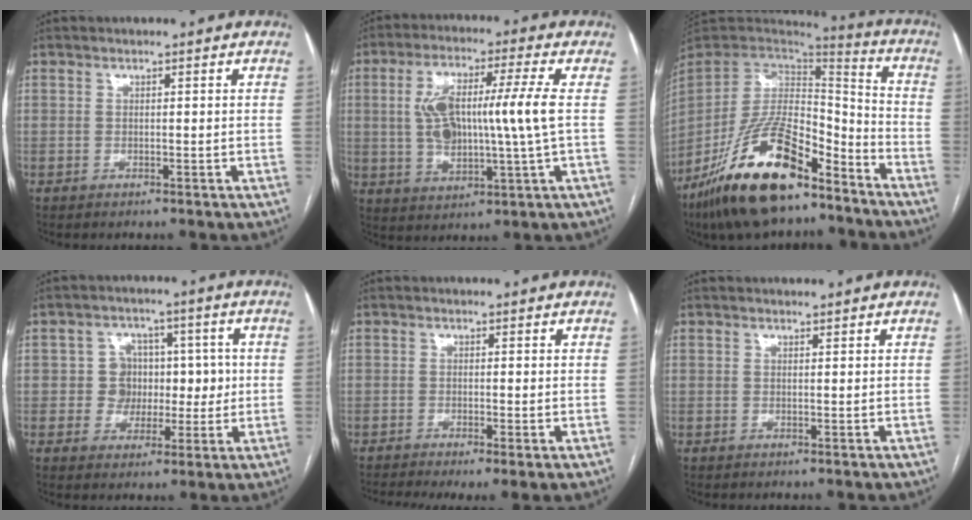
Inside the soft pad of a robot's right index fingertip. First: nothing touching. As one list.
[{"total": 12.8, "force": [1.1, 1.3, 12.6], "torque": [-0.242, 0.014, 0.020]}, {"total": 22.8, "force": [-14.5, 7.6, 15.9], "torque": [-0.313, -0.013, -0.254]}, {"total": 6.6, "force": [0.4, 6.3, 2.0], "torque": [-0.010, 0.029, 0.009]}, {"total": 5.2, "force": [-3.2, 0.8, 4.0], "torque": [-0.062, -0.010, -0.053]}, {"total": 0.6, "force": [0.6, 0.0, 0.1], "torque": [-0.007, 0.002, 0.011]}]